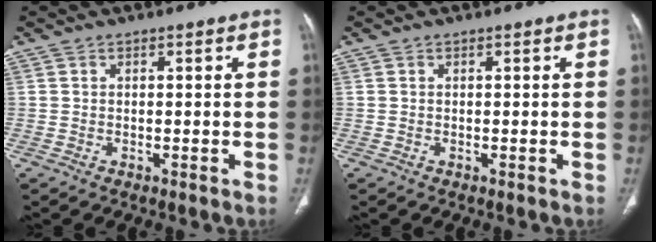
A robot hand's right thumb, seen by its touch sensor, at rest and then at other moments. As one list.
[{"total": 0.0}]